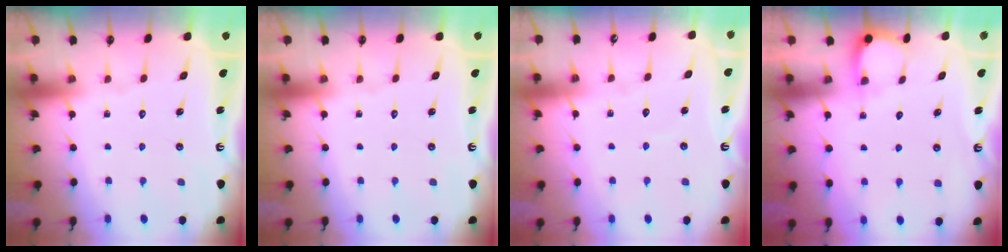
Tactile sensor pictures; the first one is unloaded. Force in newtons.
{"total": 0.0}
{"total": 3.9, "press": 3.8, "slide": 0.3}
{"total": 3.8, "press": 3.7, "slide": 0.4}